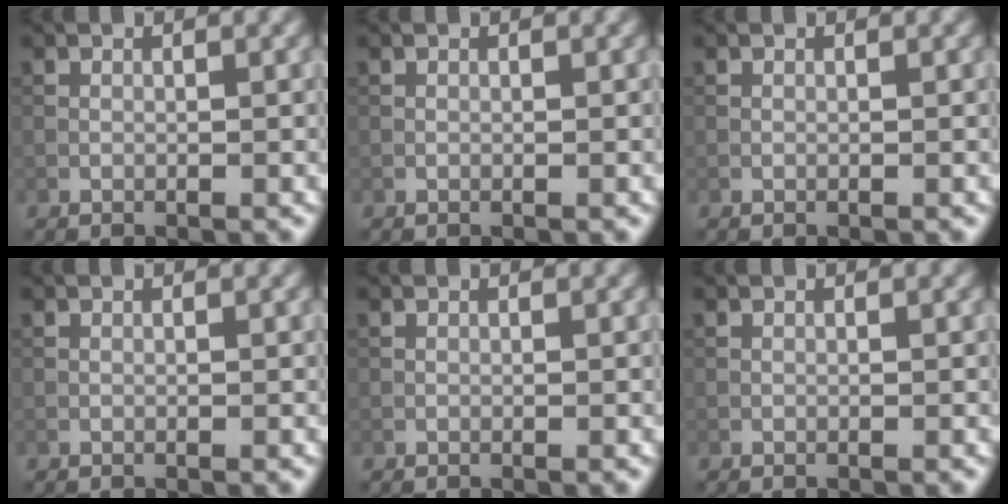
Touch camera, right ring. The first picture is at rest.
{"total": 0.0}
{"total": 0.0}
{"total": 0.0}
{"total": 0.0}
{"total": 0.0}